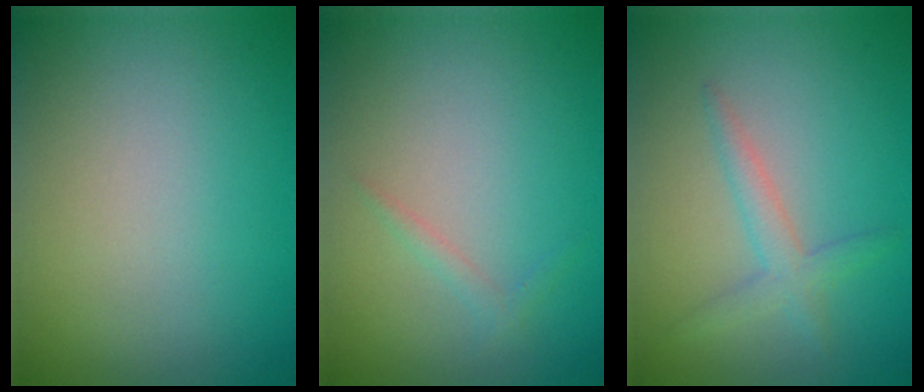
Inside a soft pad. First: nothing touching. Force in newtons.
{"total": 0.9, "press": 0.9, "slide": 0.0}
{"total": 2.1, "press": 2.1, "slide": 0.1}